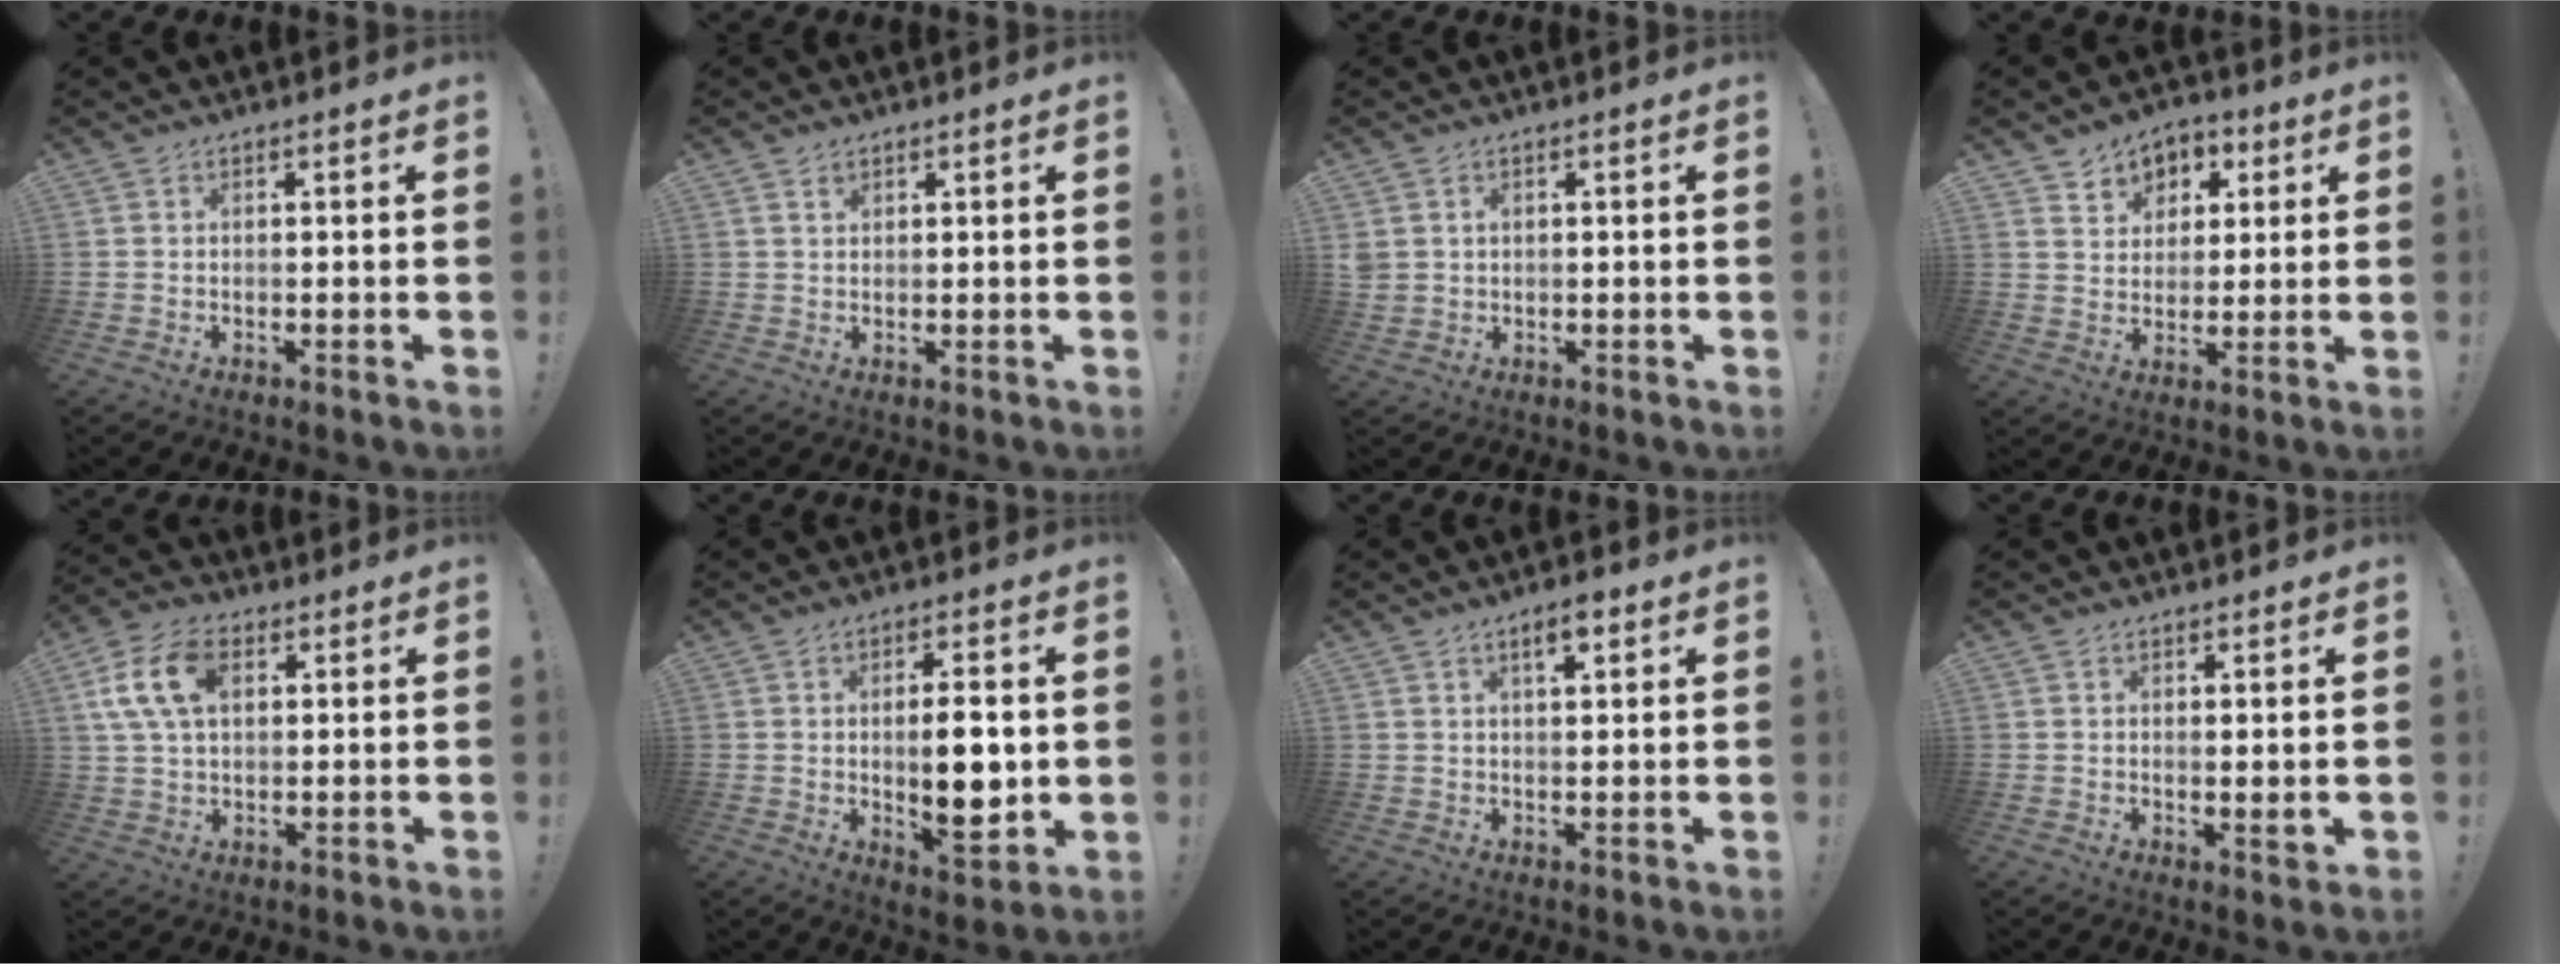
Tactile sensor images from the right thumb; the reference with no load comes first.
{"total": 1.4, "force": [1.0, 0.8, 0.5], "torque": [-0.006, -0.003, 0.018]}
{"total": 2.5, "force": [0.9, 2.2, 1.0], "torque": [-0.020, 0.001, 0.018]}
{"total": 6.3, "force": [2.0, 5.9, 1.1], "torque": [-0.014, -0.017, 0.041]}
{"total": 13.7, "force": [4.0, 8.7, 9.7], "torque": [-0.189, 0.007, 0.078]}
{"total": 11.7, "force": [0.2, 3.9, 11.0], "torque": [-0.167, -0.015, -0.004]}
{"total": 4.1, "force": [2.2, 1.4, 3.2], "torque": [-0.039, -0.007, 0.031]}
{"total": 2.1, "force": [1.1, 0.1, 1.8], "torque": [-0.012, -0.014, 0.015]}